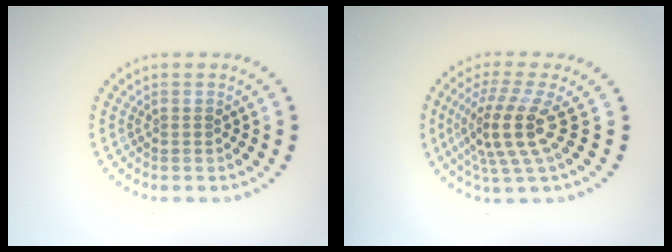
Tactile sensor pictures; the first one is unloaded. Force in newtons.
{"total": 4.5, "press": 3.4, "slide": 2.9}